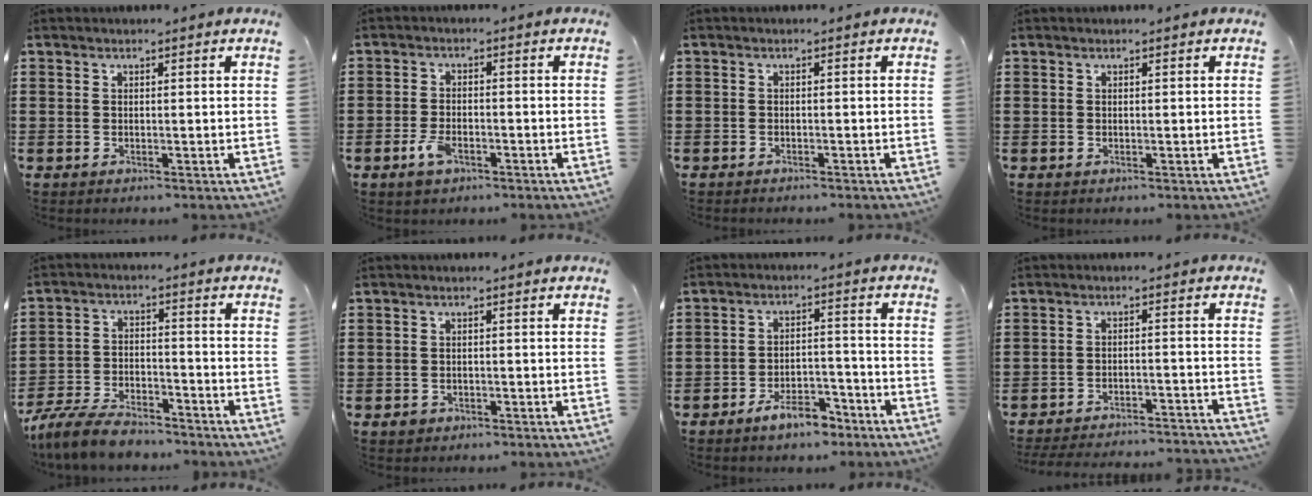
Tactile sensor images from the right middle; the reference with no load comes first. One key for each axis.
{"total": 3.8, "fx": -2.0, "fy": 1.8, "fz": 2.6, "tx": -0.065, "ty": -0.003, "tz": -0.042}
{"total": 0.7, "fx": -0.7, "fy": -0.1, "fz": 0.0, "tx": -0.001, "ty": -0.001, "tz": -0.015}
{"total": 0.0}
{"total": 7.9, "fx": -7.1, "fy": 1.7, "fz": 2.8, "tx": -0.061, "ty": 0.012, "tz": -0.138}
{"total": 1.1, "fx": -0.9, "fy": 0.7, "fz": 0.4, "tx": -0.010, "ty": 0.000, "tz": -0.019}
{"total": 6.0, "fx": -5.0, "fy": 1.9, "fz": 2.7, "tx": -0.052, "ty": 0.012, "tz": -0.096}
{"total": 4.2, "fx": -4.1, "fy": -0.2, "fz": 0.8, "tx": -0.020, "ty": -0.006, "tz": -0.085}